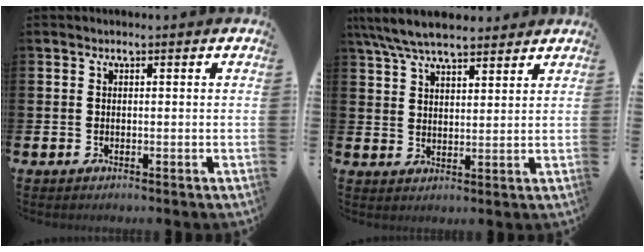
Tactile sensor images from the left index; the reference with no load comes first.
{"total": 7.0, "force": [6.5, 1.5, 2.3], "torque": [-0.071, -0.017, 0.121]}